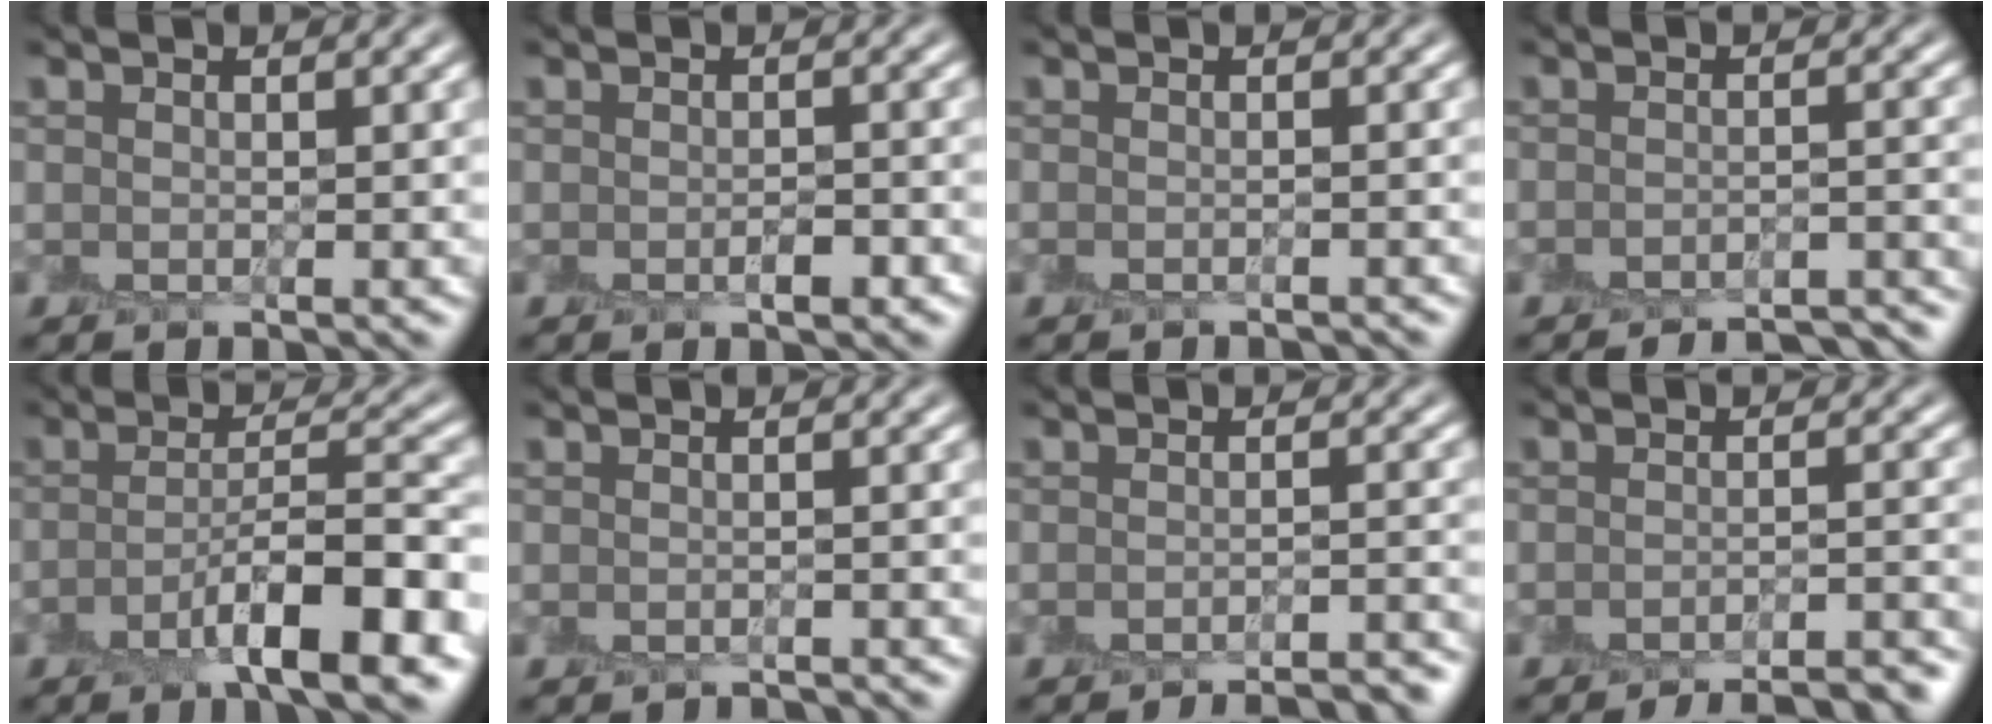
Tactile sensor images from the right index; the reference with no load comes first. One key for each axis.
{"total": 1.5, "fx": -0.8, "fy": 0.7, "fz": 1.1, "tx": -0.020, "ty": -0.007, "tz": -0.013}
{"total": 1.4, "fx": -1.4, "fy": -0.2, "fz": 0.0, "tx": 0.002, "ty": -0.016, "tz": -0.023}
{"total": 5.8, "fx": -5.6, "fy": 1.0, "fz": 1.0, "tx": -0.006, "ty": -0.001, "tz": -0.064}
{"total": 8.1, "fx": -3.9, "fy": 1.9, "fz": 6.9, "tx": -0.105, "ty": 0.004, "tz": -0.069}
{"total": 1.8, "fx": -1.8, "fy": 0.0, "fz": 0.0, "tx": 0.003, "ty": -0.012, "tz": -0.028}
{"total": 4.8, "fx": -4.7, "fy": 0.5, "fz": 1.2, "tx": -0.016, "ty": 0.002, "tz": -0.056}
{"total": 7.7, "fx": -7.1, "fy": 1.5, "fz": 2.7, "tx": -0.022, "ty": -0.006, "tz": -0.077}